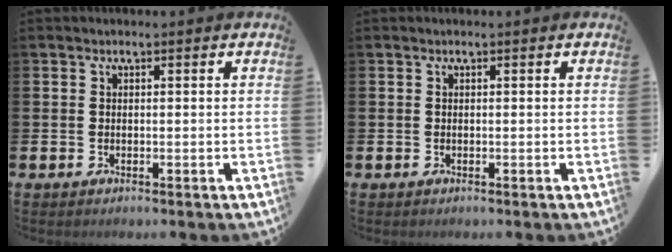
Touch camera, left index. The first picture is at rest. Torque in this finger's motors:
{"motor_torque": [-0.02, 0.02, 0.00, 0.00]}